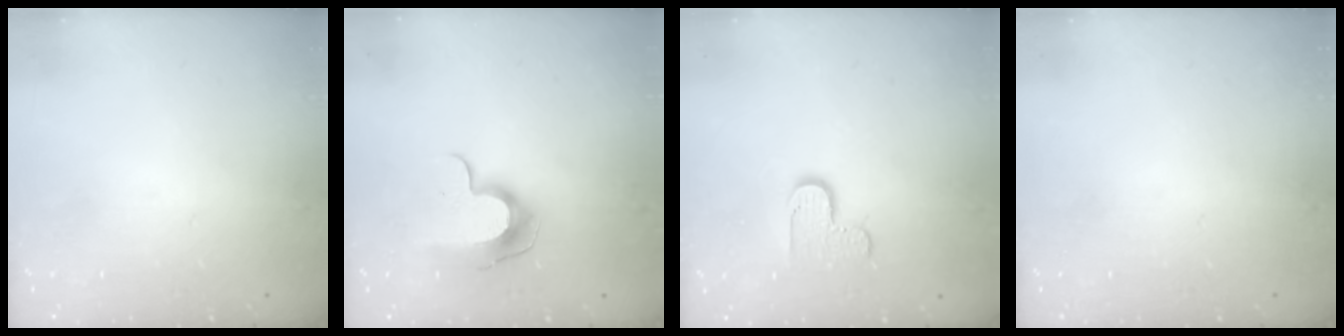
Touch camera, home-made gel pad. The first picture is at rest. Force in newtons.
{"total": 10.1, "press": 10.0, "slide": 1.0}
{"total": 6.6, "press": 6.5, "slide": 0.4}
{"total": 0.0}